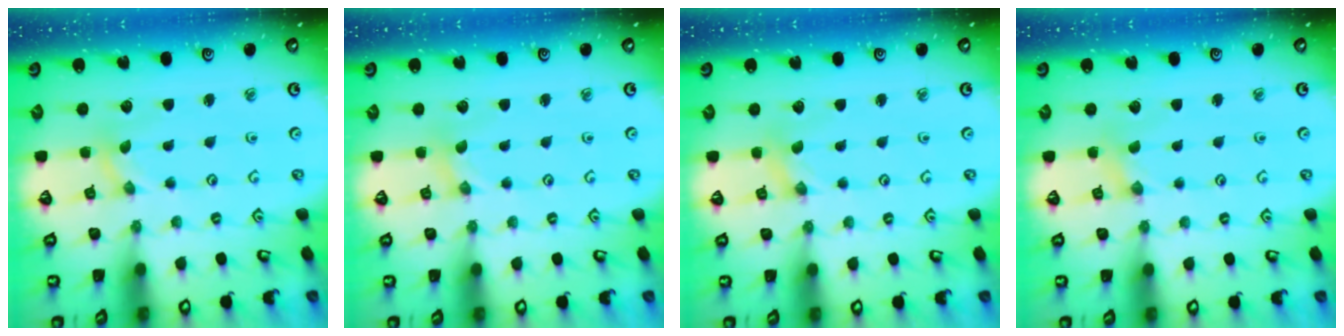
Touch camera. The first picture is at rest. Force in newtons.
{"total": 0.0}
{"total": 0.0}
{"total": 0.7, "press": 0.7, "slide": 0.1}